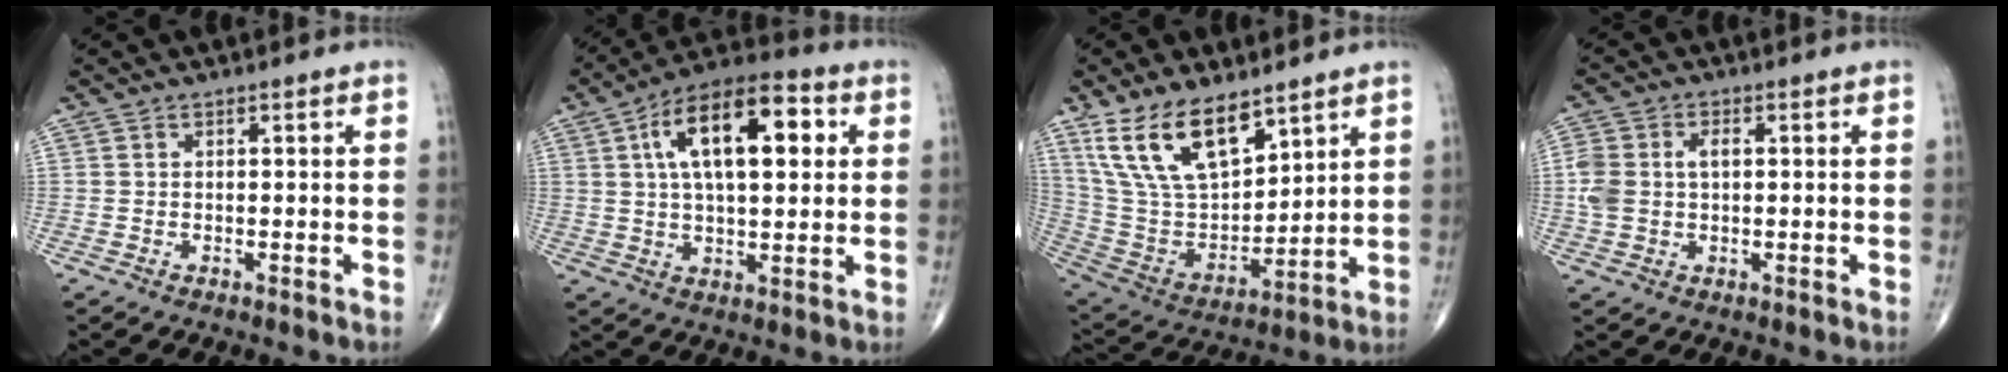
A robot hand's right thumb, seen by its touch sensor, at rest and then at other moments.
{"total": 17.3, "force": [4.6, 7.9, 14.6], "torque": [-0.218, 0.013, 0.067]}
{"total": 17.5, "force": [11.0, 8.1, 11.0], "torque": [-0.176, -0.048, 0.230]}
{"total": 7.0, "force": [0.7, 4.5, 5.3], "torque": [-0.129, 0.018, 0.016]}